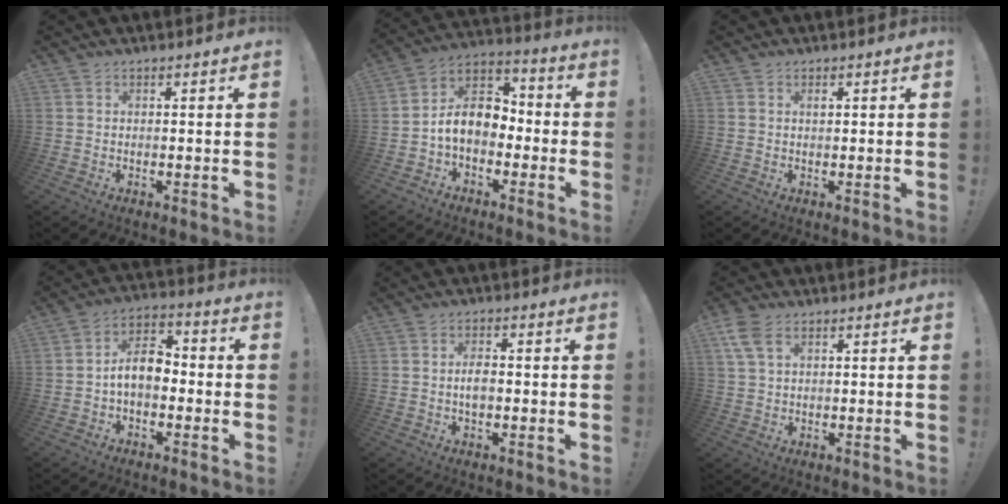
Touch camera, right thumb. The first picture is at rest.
{"total": 11.9, "force": [-1.5, 8.6, 8.0], "torque": [-0.132, 0.016, -0.022]}
{"total": 0.7, "force": [0.3, 0.4, 0.6], "torque": [0.003, -0.004, 0.002]}
{"total": 10.0, "force": [-1.7, 6.3, 7.6], "torque": [-0.141, 0.019, -0.029]}
{"total": 3.5, "force": [-0.6, 1.8, 2.9], "torque": [-0.054, 0.001, -0.015]}
{"total": 6.3, "force": [2.9, 3.8, 4.0], "torque": [-0.080, -0.004, 0.058]}